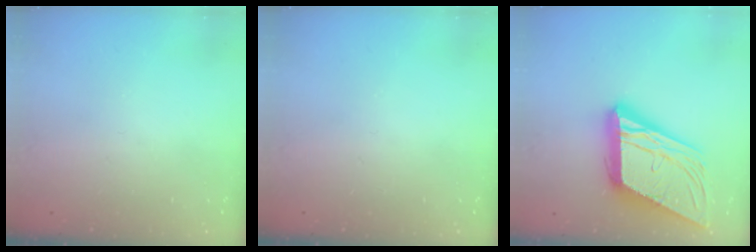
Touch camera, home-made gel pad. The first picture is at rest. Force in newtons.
{"total": 0.0}
{"total": 22.5, "press": 22.0, "slide": 4.5}